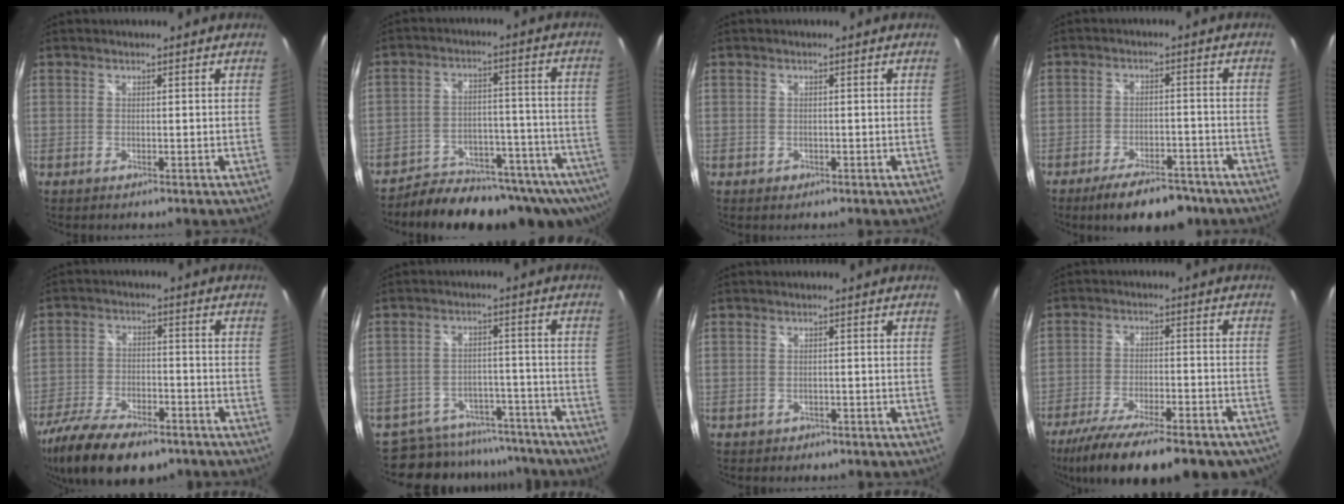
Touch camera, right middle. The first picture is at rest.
{"total": 21.3, "force": [-17.4, 6.6, 10.3], "torque": [-0.162, -0.027, -0.225]}
{"total": 1.1, "force": [-0.5, 0.9, 0.2], "torque": [-0.004, -0.002, -0.006]}
{"total": 10.9, "force": [-8.4, 4.0, 5.8], "torque": [-0.116, -0.003, -0.122]}
{"total": 18.9, "force": [-13.6, 7.5, 10.8], "torque": [-0.234, -0.043, -0.230]}
{"total": 16.3, "force": [-14.2, 7.1, 3.9], "torque": [-0.095, 0.028, -0.182]}
{"total": 2.3, "force": [-1.3, 1.7, 0.6], "torque": [-0.017, -0.004, -0.015]}
{"total": 25.7, "force": [-20.7, 7.0, 13.5], "torque": [-0.243, -0.048, -0.292]}